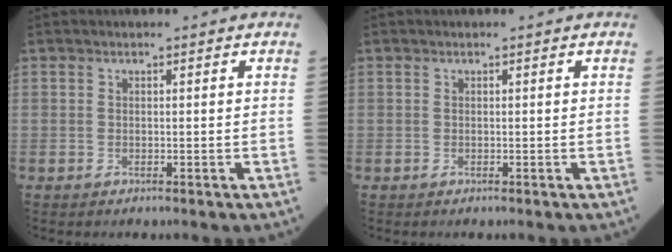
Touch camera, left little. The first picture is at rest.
{"total": 0.0}